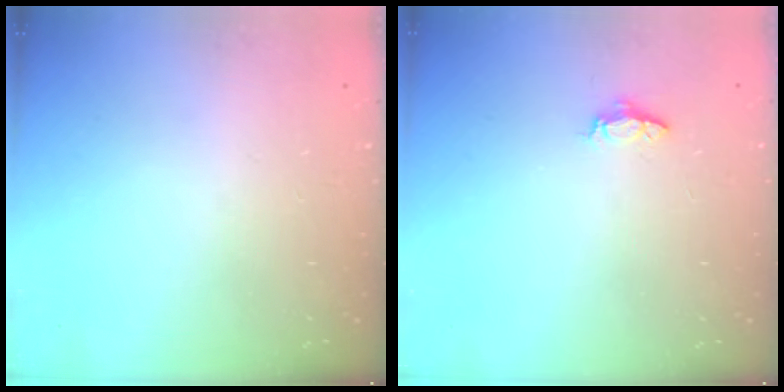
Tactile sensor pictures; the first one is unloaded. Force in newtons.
{"total": 3.6, "press": 3.5, "slide": 0.4}